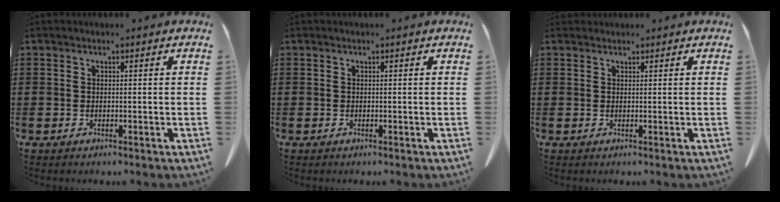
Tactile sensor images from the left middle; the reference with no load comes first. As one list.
[{"total": 0.0}, {"total": 0.7, "force": [0.7, 0.3, 0.0], "torque": [-0.001, 0.000, 0.014]}]